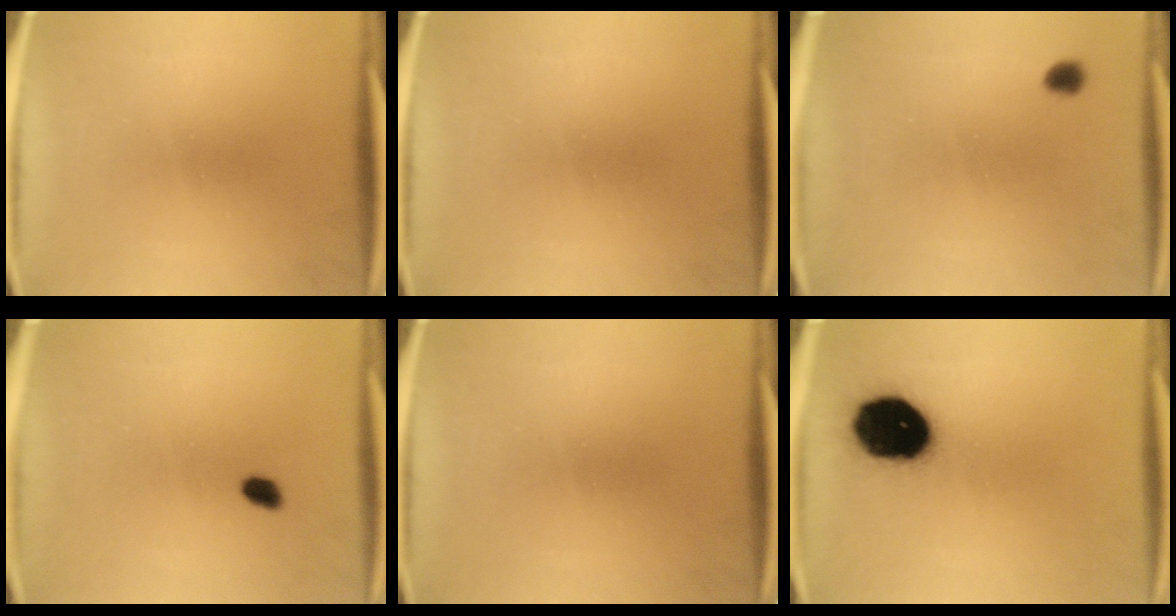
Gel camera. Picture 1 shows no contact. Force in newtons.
{"total": 0.0}
{"total": 1.8}
{"total": 1.4}
{"total": 0.0}
{"total": 18.8}